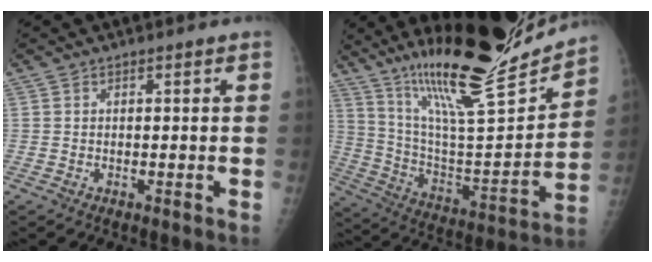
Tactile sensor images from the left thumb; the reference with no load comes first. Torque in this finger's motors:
{"motor_torque": [1.79, -1.39, 1.21, -1.56, 0.23]}